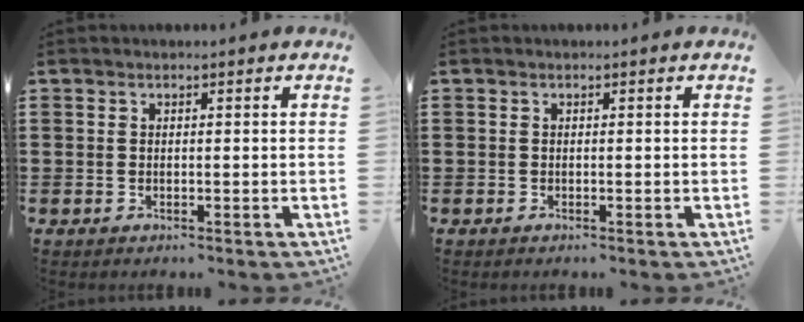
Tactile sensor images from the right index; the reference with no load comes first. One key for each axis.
{"total": 0.0}